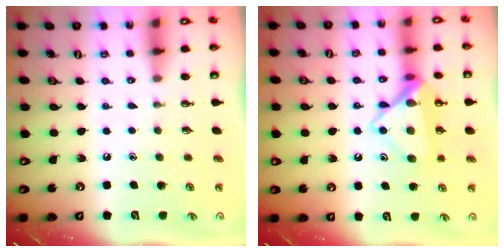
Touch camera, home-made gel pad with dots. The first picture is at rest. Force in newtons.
{"total": 15.3, "press": 15.3, "slide": 0.8}